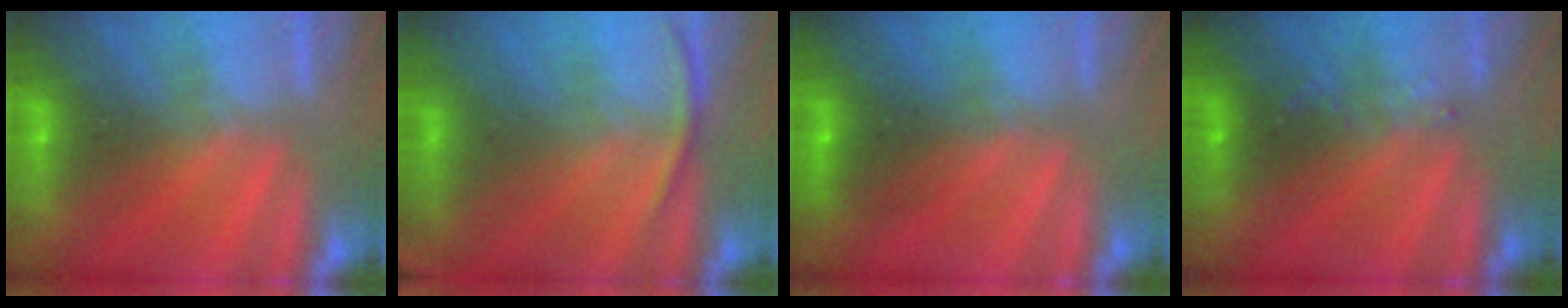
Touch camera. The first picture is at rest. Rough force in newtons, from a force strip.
{"total": 2.8}
{"total": 2.6}
{"total": 2.9}